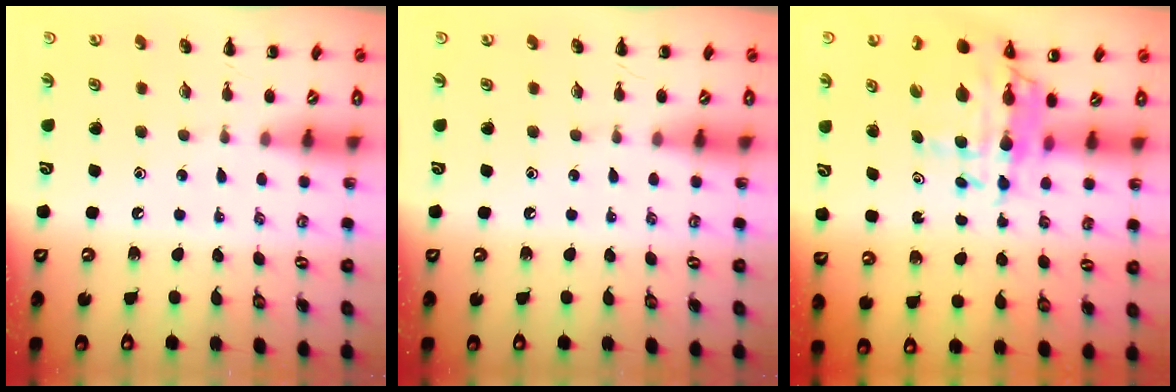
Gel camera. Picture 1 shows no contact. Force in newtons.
{"total": 0.0}
{"total": 10.9, "press": 10.4, "slide": 3.4}